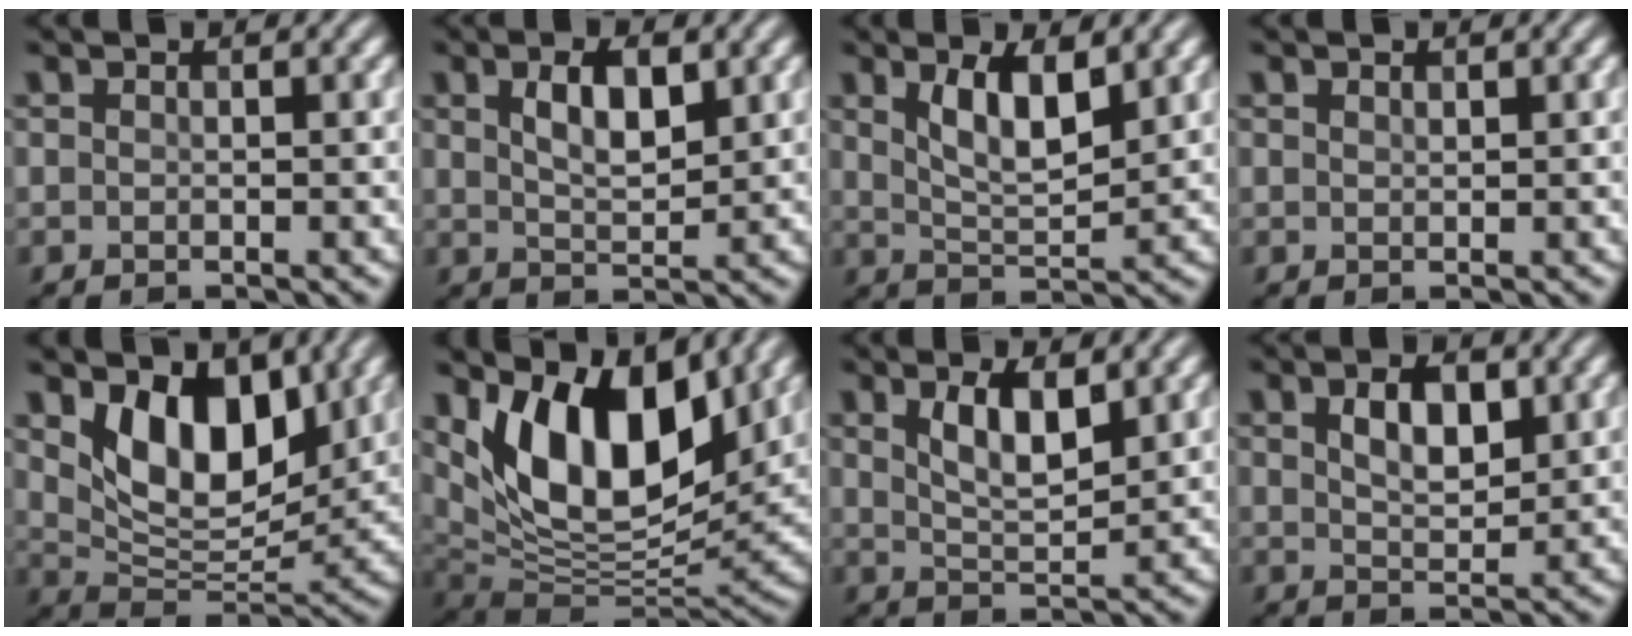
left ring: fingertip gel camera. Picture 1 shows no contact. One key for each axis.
{"total": 4.0, "fx": 1.6, "fy": 1.7, "fz": 3.3, "tx": -0.066, "ty": 0.005, "tz": 0.031}
{"total": 4.8, "fx": 2.1, "fy": 1.7, "fz": 3.9, "tx": -0.079, "ty": -0.004, "tz": 0.040}
{"total": 0.5, "fx": 0.4, "fy": 0.2, "fz": 0.2, "tx": -0.003, "ty": -0.002, "tz": 0.009}
{"total": 7.8, "fx": 3.1, "fy": 4.5, "fz": 5.5, "tx": -0.094, "ty": -0.020, "tz": 0.055}
{"total": 11.6, "fx": 5.3, "fy": 5.8, "fz": 8.6, "tx": -0.141, "ty": -0.008, "tz": 0.092}
{"total": 4.1, "fx": 1.9, "fy": 1.5, "fz": 3.4, "tx": -0.069, "ty": -0.002, "tz": 0.036}
{"total": 4.0, "fx": 1.4, "fy": 2.1, "fz": 3.1, "tx": -0.059, "ty": 0.004, "tz": 0.027}